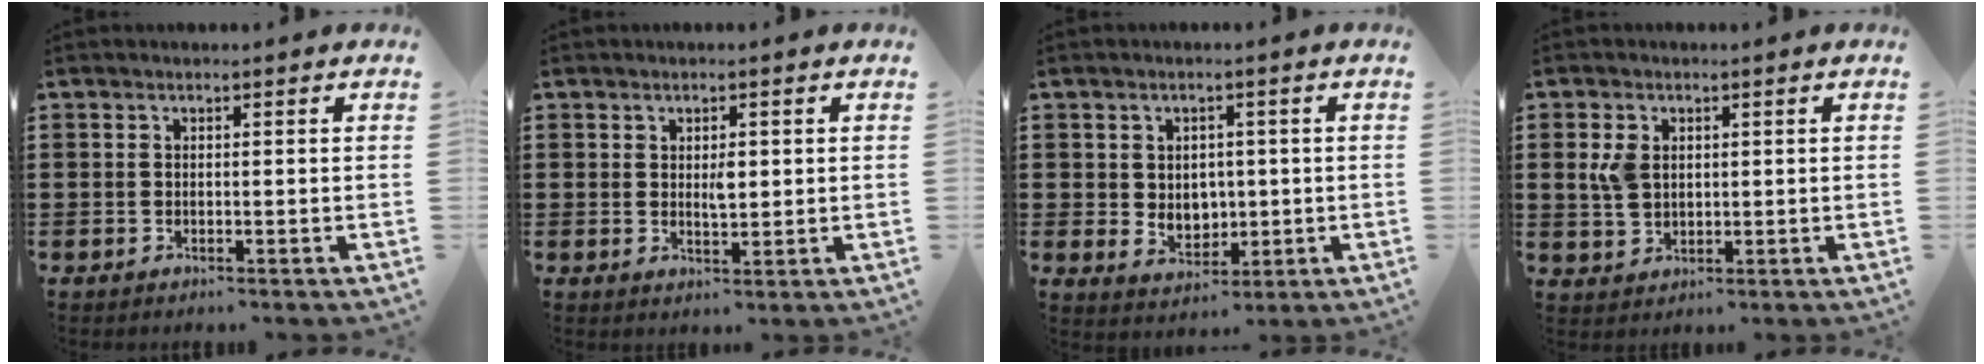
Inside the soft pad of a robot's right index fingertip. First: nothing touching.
{"total": 2.5, "force": [0.5, 1.0, 2.2], "torque": [-0.029, -0.005, 0.005]}
{"total": 3.8, "force": [0.9, 3.4, 1.5], "torque": [-0.027, 0.003, 0.012]}
{"total": 4.1, "force": [0.9, 2.8, 2.8], "torque": [-0.071, 0.006, 0.014]}